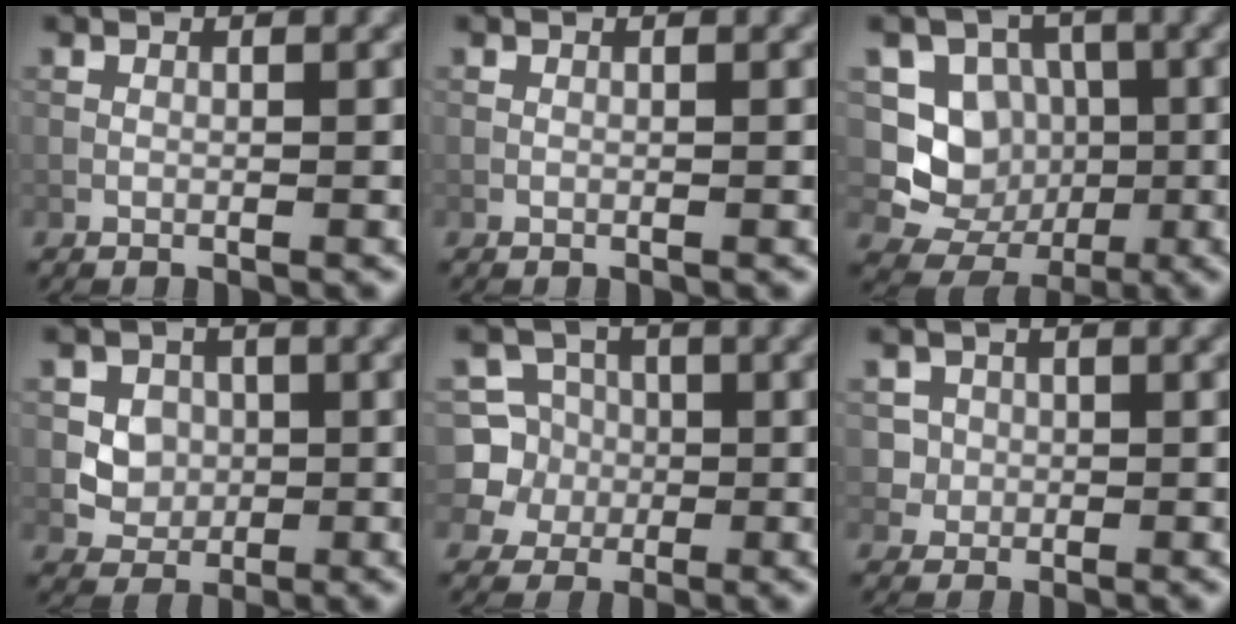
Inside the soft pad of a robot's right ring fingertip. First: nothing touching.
{"total": 0.0}
{"total": 6.1, "force": [-0.4, 5.6, 2.4], "torque": [-0.024, -0.010, -0.020]}
{"total": 3.4, "force": [0.5, 3.1, 1.3], "torque": [-0.023, -0.004, 0.018]}
{"total": 6.1, "force": [-0.1, 6.0, 1.1], "torque": [-0.016, 0.019, -0.006]}
{"total": 2.5, "force": [0.2, 2.4, 0.4], "torque": [-0.002, -0.002, 0.017]}